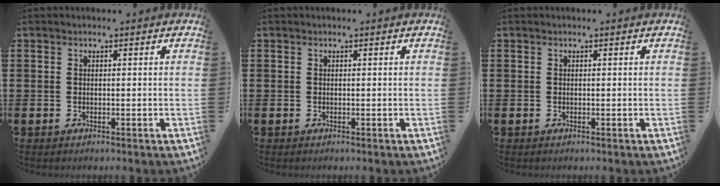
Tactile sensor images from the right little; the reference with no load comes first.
{"total": 0.0}
{"total": 0.0}